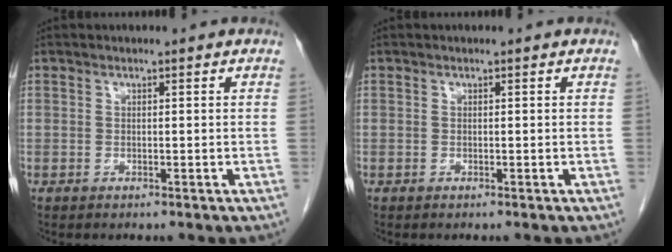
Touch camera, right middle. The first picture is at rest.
{"total": 0.0}